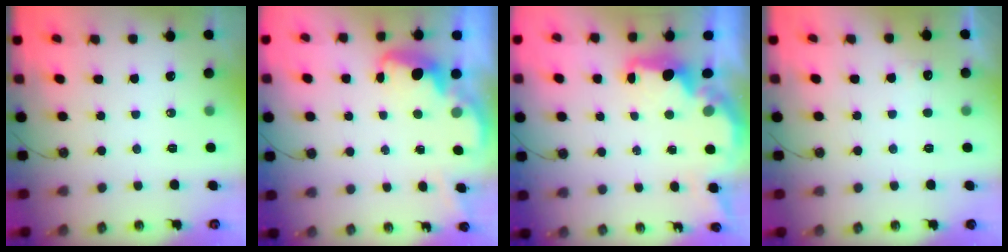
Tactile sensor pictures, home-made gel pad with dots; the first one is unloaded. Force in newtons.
{"total": 2.7, "press": 2.6, "slide": 0.8}
{"total": 3.5, "press": 3.5, "slide": 0.4}
{"total": 3.9, "press": 3.7, "slide": 1.1}